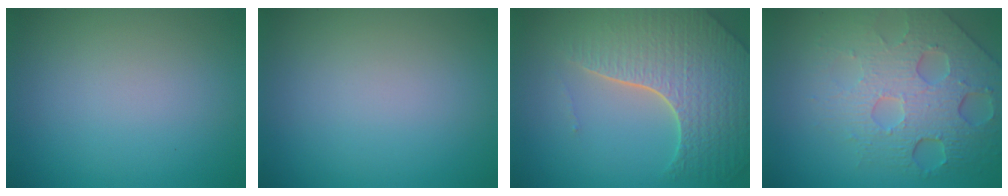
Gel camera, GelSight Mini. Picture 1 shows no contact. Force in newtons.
{"total": 0.0}
{"total": 8.2, "press": 5.8, "slide": 5.9}
{"total": 7.9, "press": 5.3, "slide": 5.9}